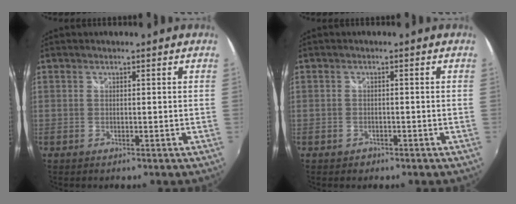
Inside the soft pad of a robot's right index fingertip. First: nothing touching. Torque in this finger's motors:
{"motor_torque": [0.11, 0.05, 0.05, 0.01]}